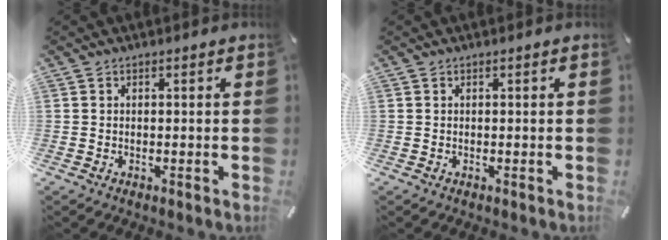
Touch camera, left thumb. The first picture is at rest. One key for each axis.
{"total": 0.0}